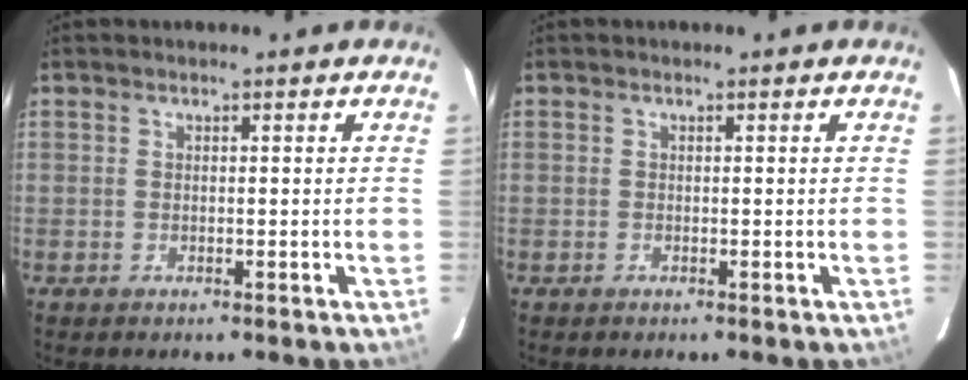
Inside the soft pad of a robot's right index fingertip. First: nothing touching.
{"total": 0.0}